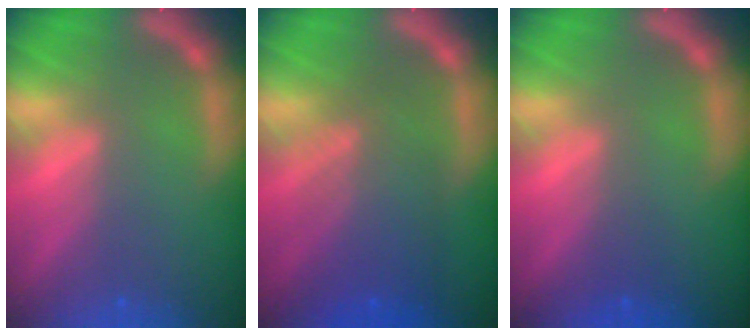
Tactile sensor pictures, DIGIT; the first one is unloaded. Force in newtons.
{"total": 6.6}
{"total": 1.0}